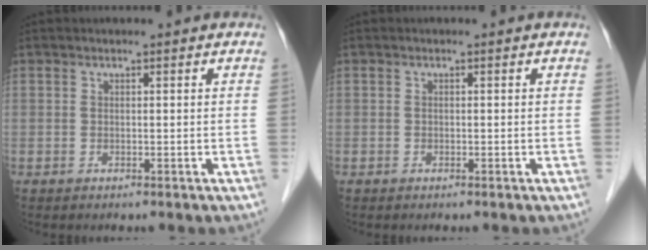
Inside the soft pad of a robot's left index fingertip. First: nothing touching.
{"total": 0.0}